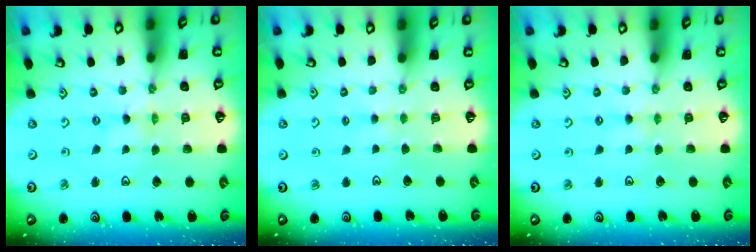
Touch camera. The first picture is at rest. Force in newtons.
{"total": 1.1, "press": 1.1, "slide": 0.3}
{"total": 1.9, "press": 1.9, "slide": 0.3}